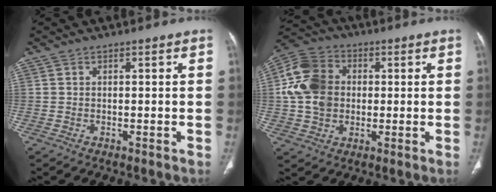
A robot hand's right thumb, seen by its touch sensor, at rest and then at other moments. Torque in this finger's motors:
{"motor_torque": [0.60, 0.56, 1.28, 0.07, 0.26]}